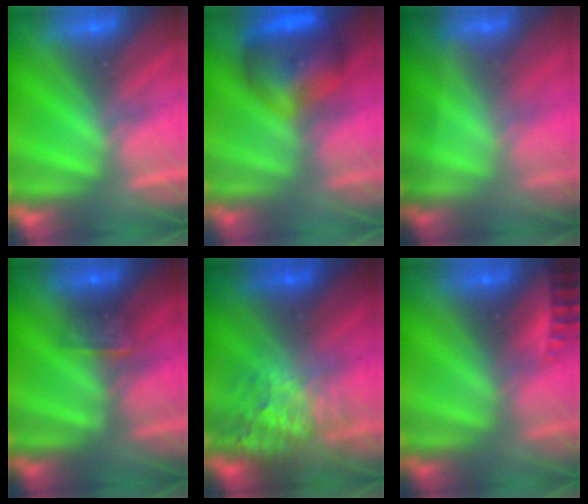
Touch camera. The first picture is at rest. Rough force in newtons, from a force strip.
{"total": 8.6}
{"total": 1.5}
{"total": 2.5}
{"total": 6.9}
{"total": 2.3}